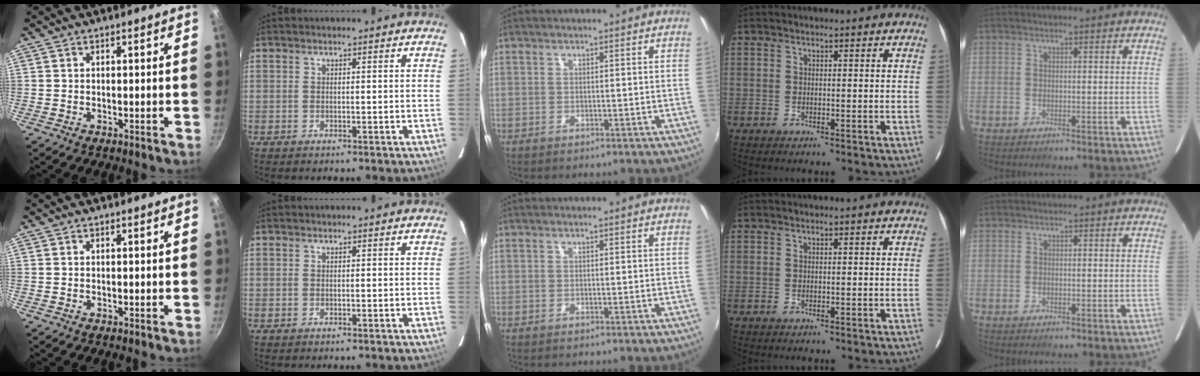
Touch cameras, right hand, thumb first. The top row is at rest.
{}